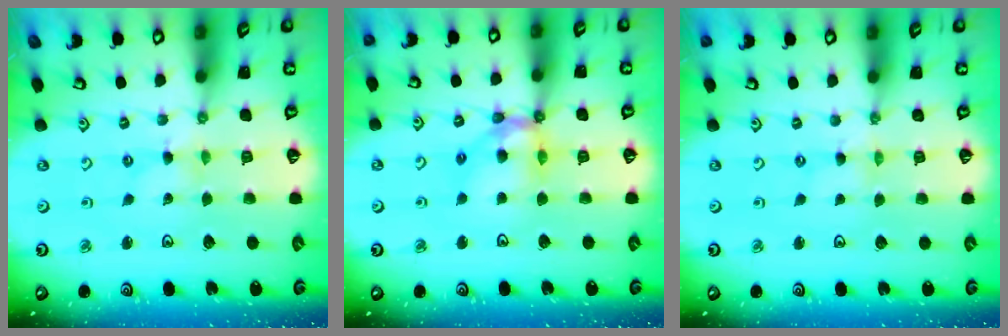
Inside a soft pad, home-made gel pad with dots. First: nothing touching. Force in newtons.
{"total": 12.5, "press": 12.4, "slide": 1.5}
{"total": 0.0}